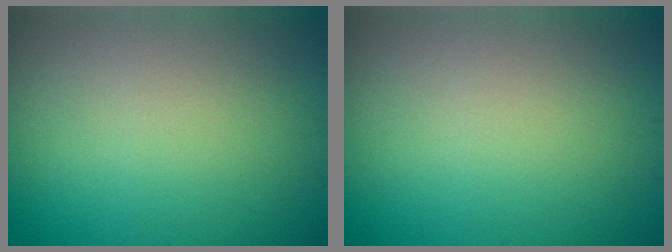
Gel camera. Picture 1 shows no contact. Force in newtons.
{"total": 0.0}